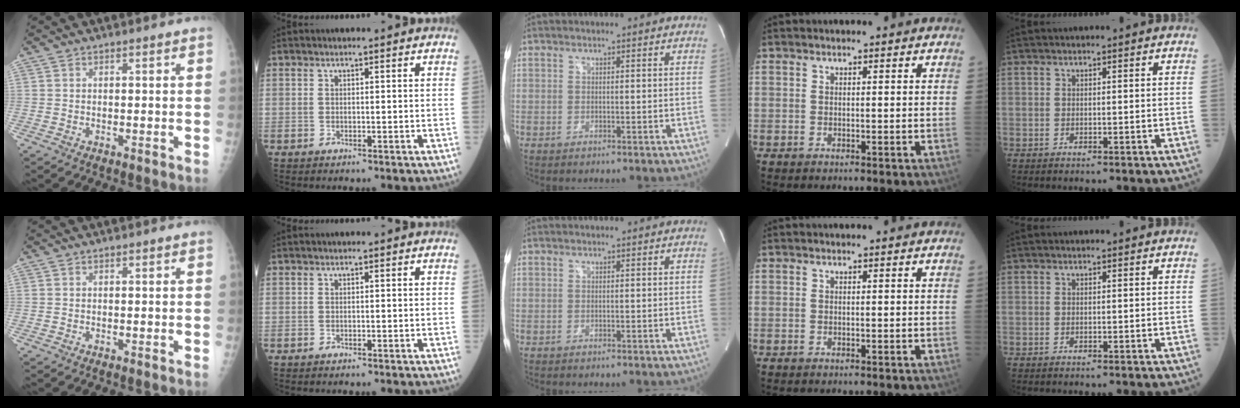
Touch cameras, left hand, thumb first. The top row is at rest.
{}